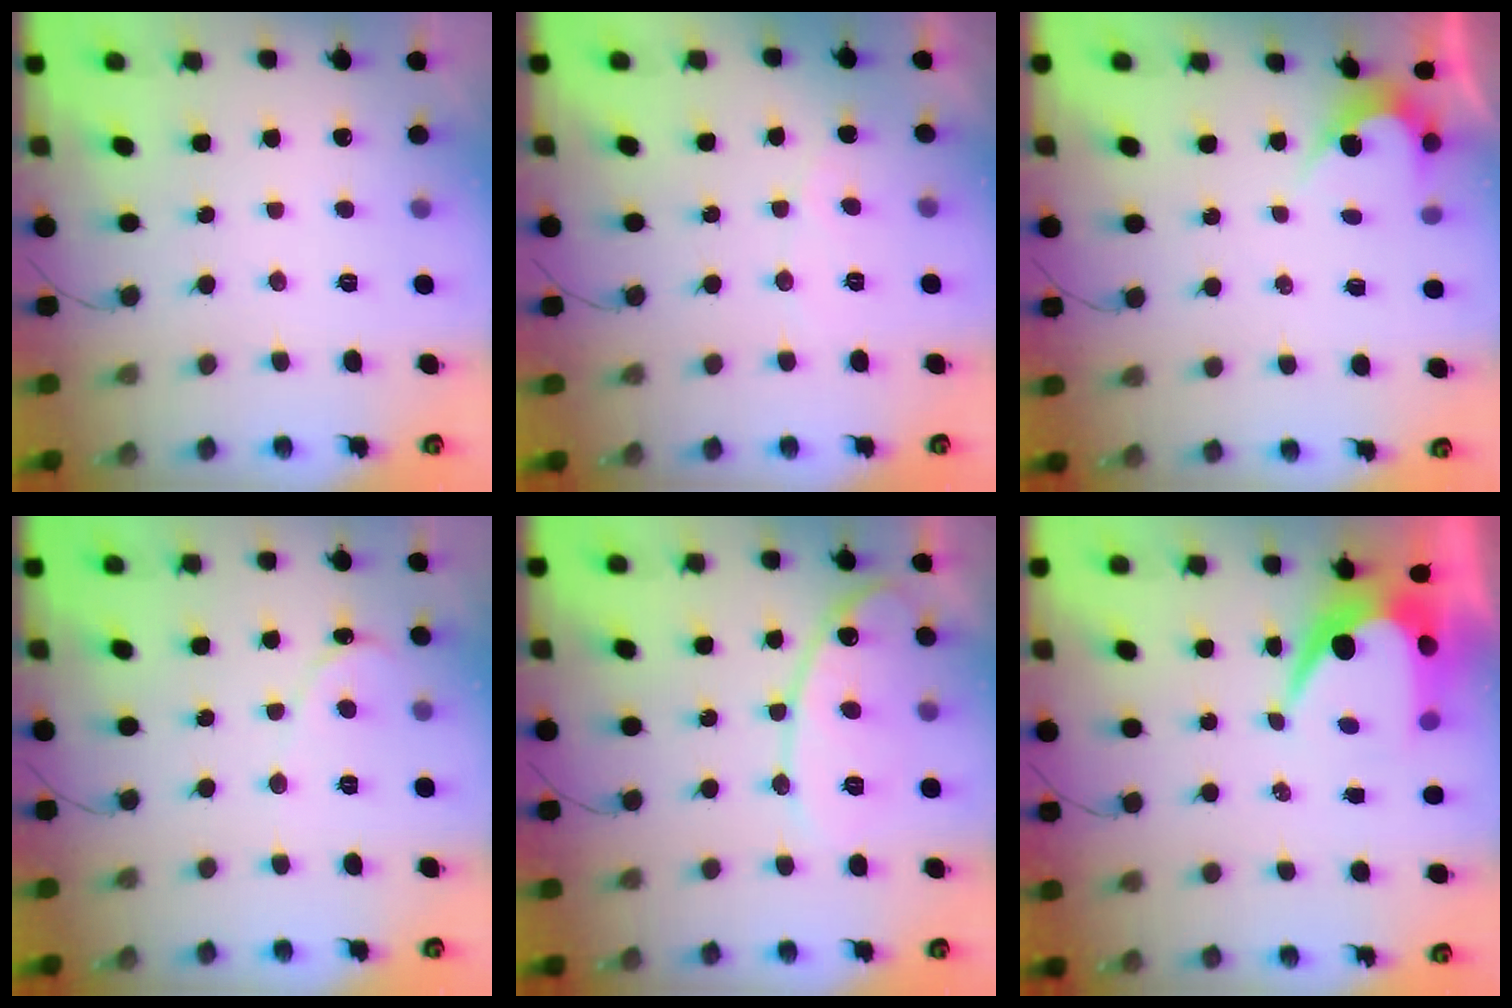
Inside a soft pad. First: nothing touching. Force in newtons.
{"total": 2.2, "press": 2.2, "slide": 0.1}
{"total": 2.4, "press": 2.4, "slide": 0.1}
{"total": 0.0}
{"total": 13.1, "press": 13.1, "slide": 1.3}
{"total": 8.9, "press": 8.9, "slide": 0.4}